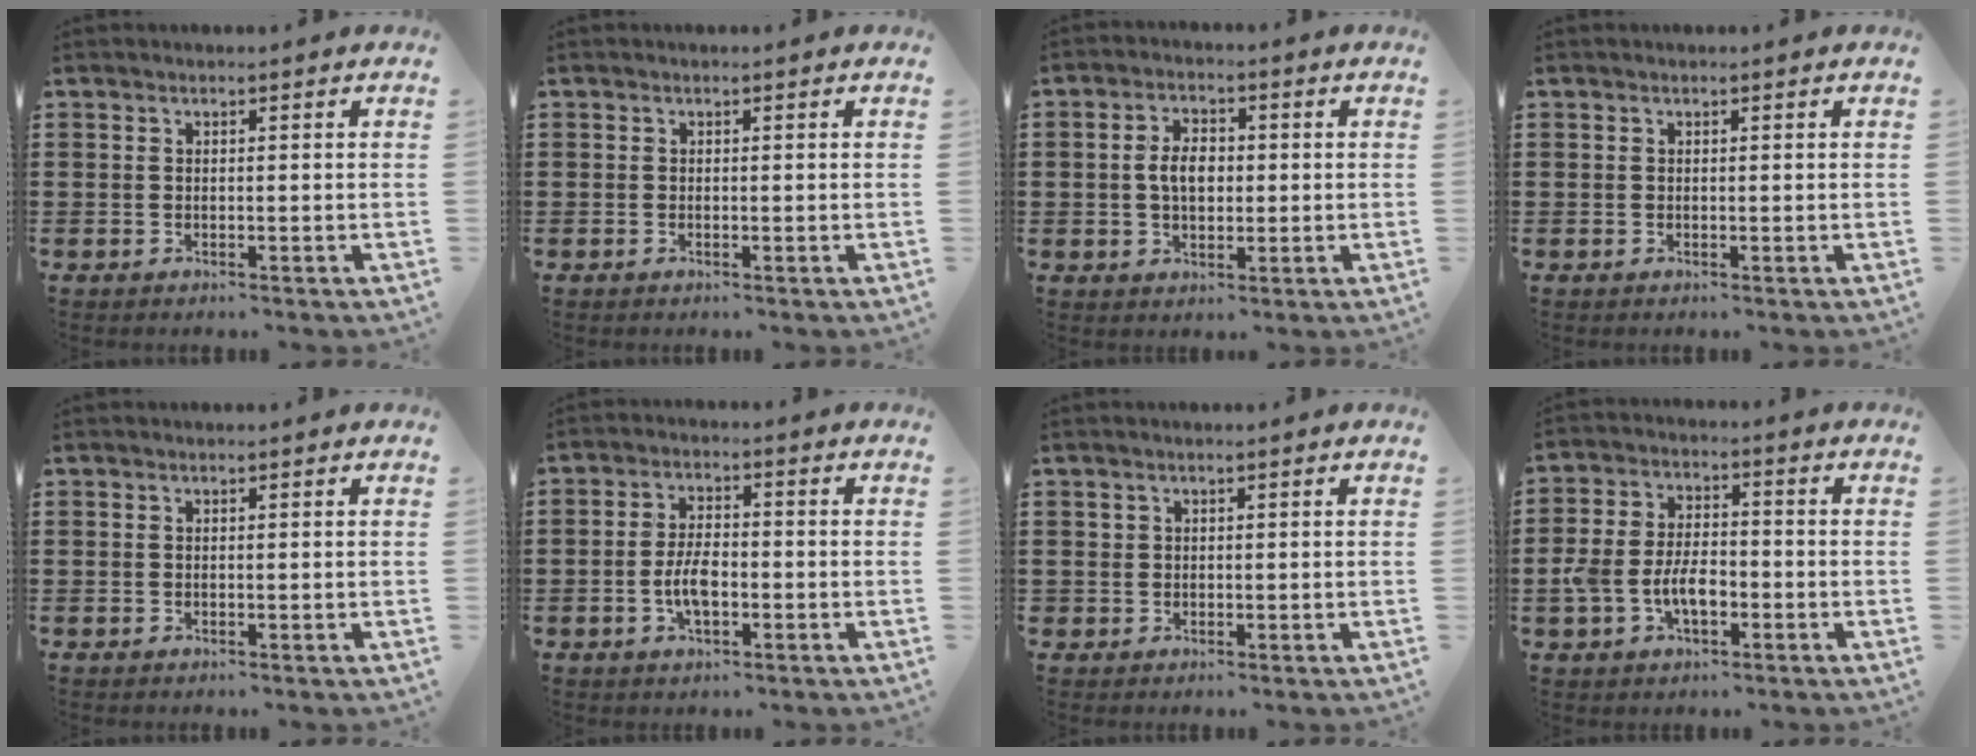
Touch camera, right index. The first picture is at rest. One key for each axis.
{"total": 0.0}
{"total": 4.6, "fx": 0.1, "fy": 2.9, "fz": 3.6, "tx": -0.067, "ty": 0.009, "tz": -0.003}
{"total": 0.0}
{"total": 0.0}
{"total": 5.1, "fx": -1.3, "fy": 2.3, "fz": 4.3, "tx": -0.096, "ty": 0.002, "tz": -0.027}
{"total": 0.9, "fx": 0.2, "fy": 0.9, "fz": 0.0, "tx": -0.002, "ty": 0.005, "tz": 0.003}
{"total": 6.5, "fx": -2.2, "fy": 3.6, "fz": 4.9, "tx": -0.118, "ty": 0.001, "tz": -0.046}